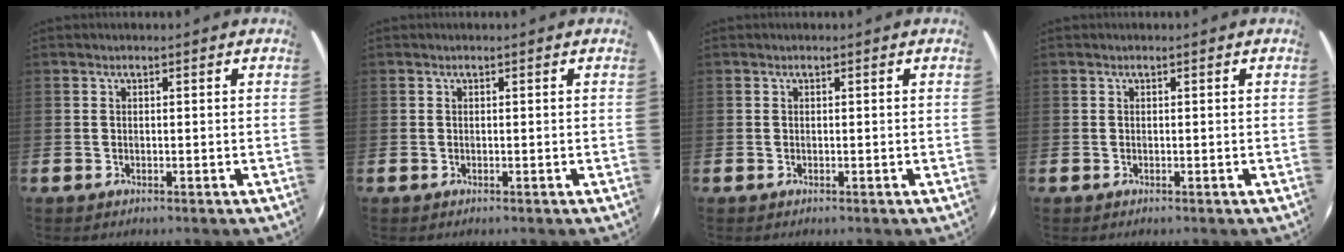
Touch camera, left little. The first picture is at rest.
{"total": 0.0}
{"total": 0.0}
{"total": 0.0}